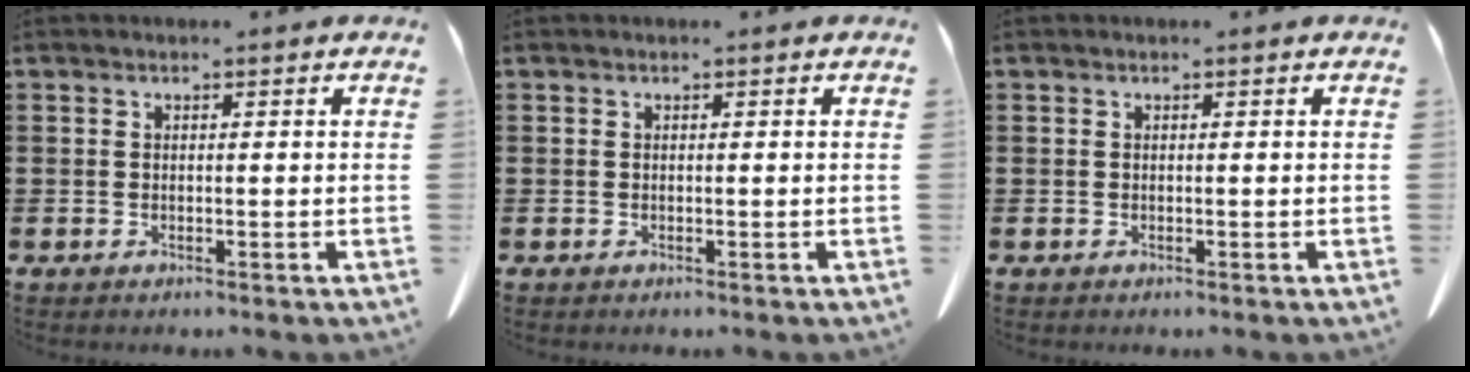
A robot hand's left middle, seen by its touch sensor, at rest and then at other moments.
{"total": 0.0}
{"total": 0.0}